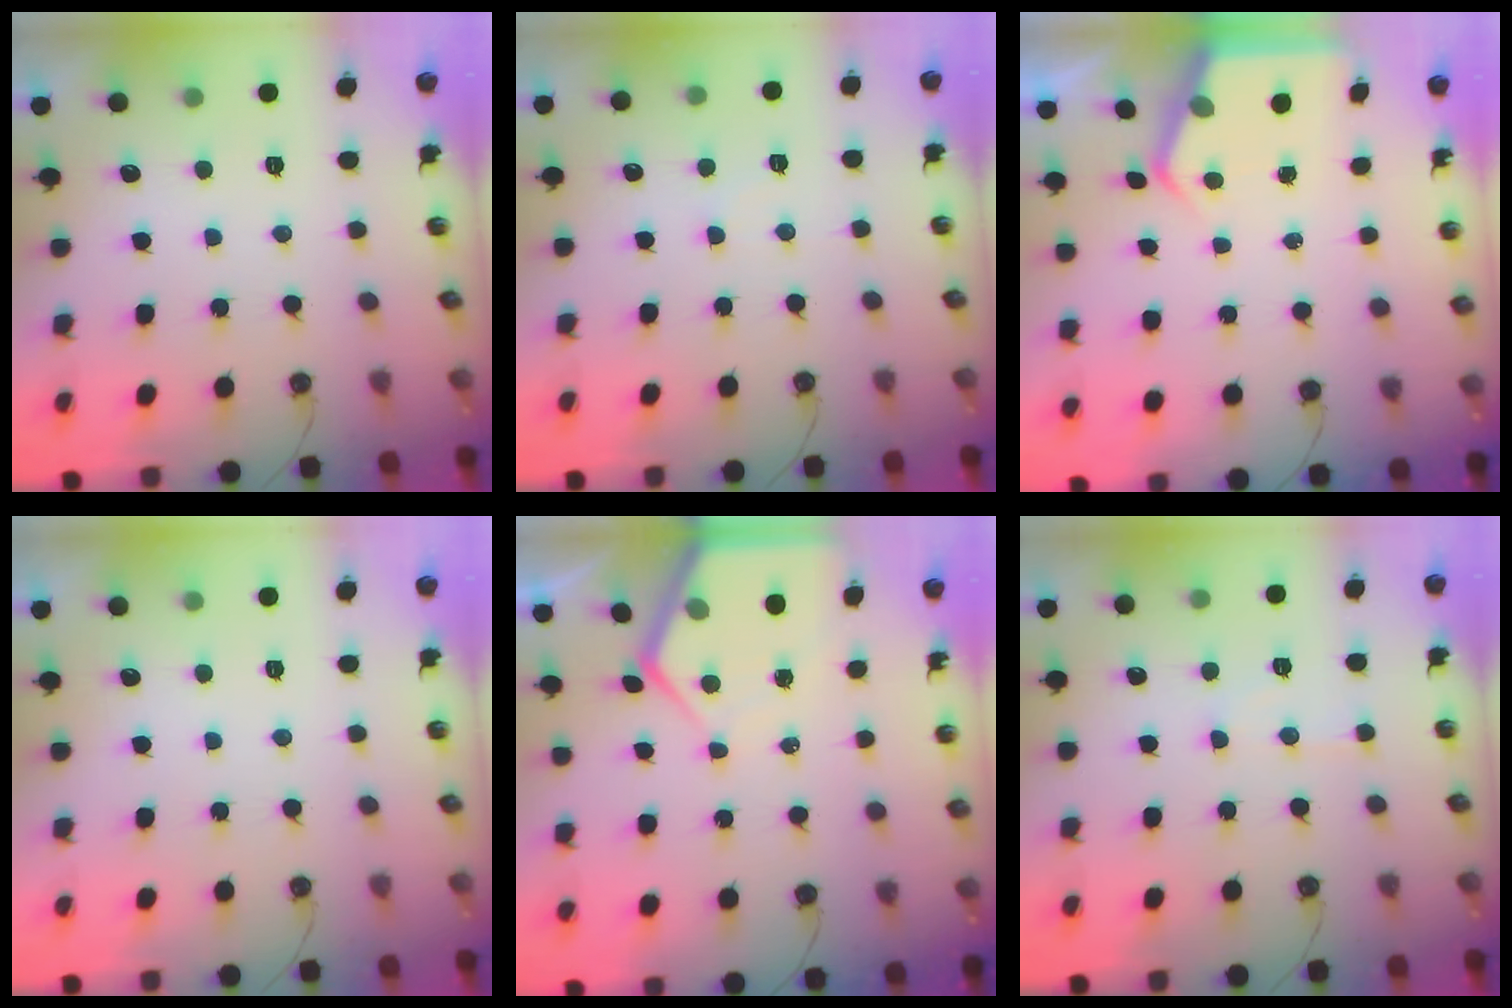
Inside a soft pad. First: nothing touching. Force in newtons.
{"total": 6.4, "press": 6.3, "slide": 0.9}
{"total": 4.2, "press": 4.1, "slide": 0.6}
{"total": 0.0}
{"total": 6.9, "press": 6.8, "slide": 0.6}
{"total": 6.7, "press": 6.7, "slide": 0.4}